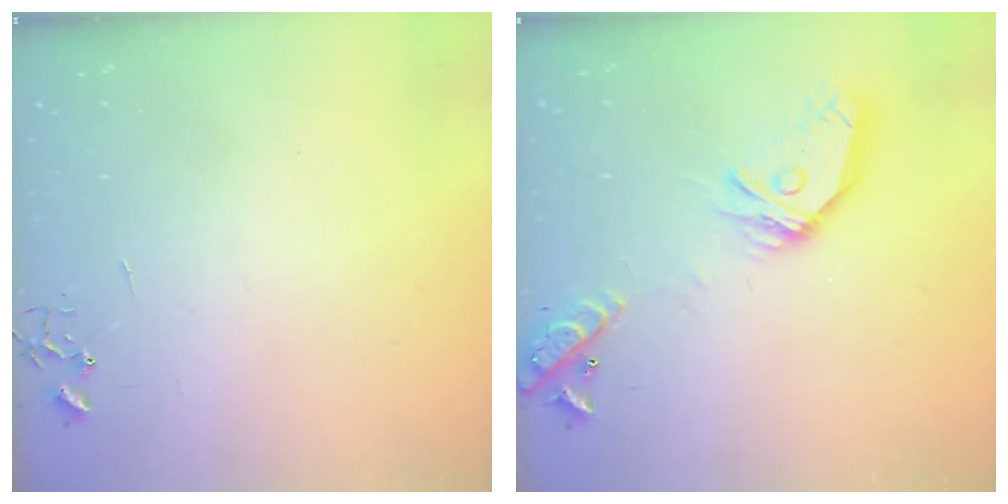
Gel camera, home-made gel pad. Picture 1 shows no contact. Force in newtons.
{"total": 18.6, "press": 18.4, "slide": 2.5}